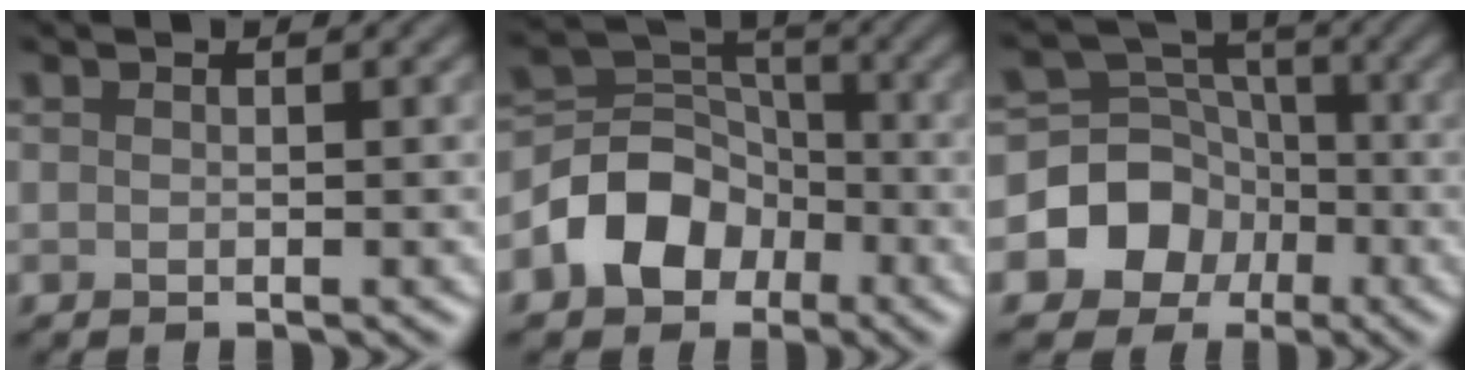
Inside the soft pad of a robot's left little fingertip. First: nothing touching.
{"total": 6.5, "force": [-3.0, 4.9, 3.0], "torque": [-0.044, 0.005, -0.063]}
{"total": 7.2, "force": [-2.7, 6.3, 2.3], "torque": [-0.014, 0.018, -0.078]}